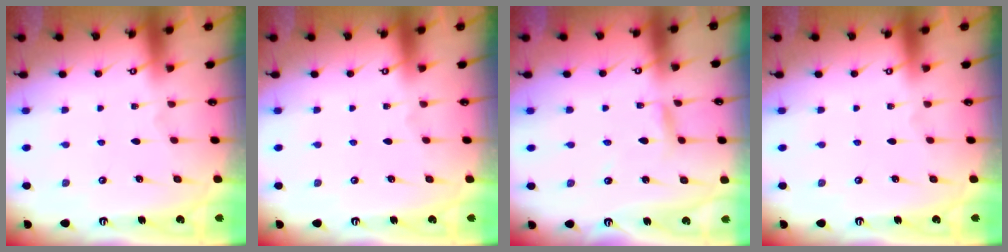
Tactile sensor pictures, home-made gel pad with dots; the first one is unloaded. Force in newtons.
{"total": 0.0}
{"total": 2.8, "press": 2.8, "slide": 0.1}
{"total": 0.0}